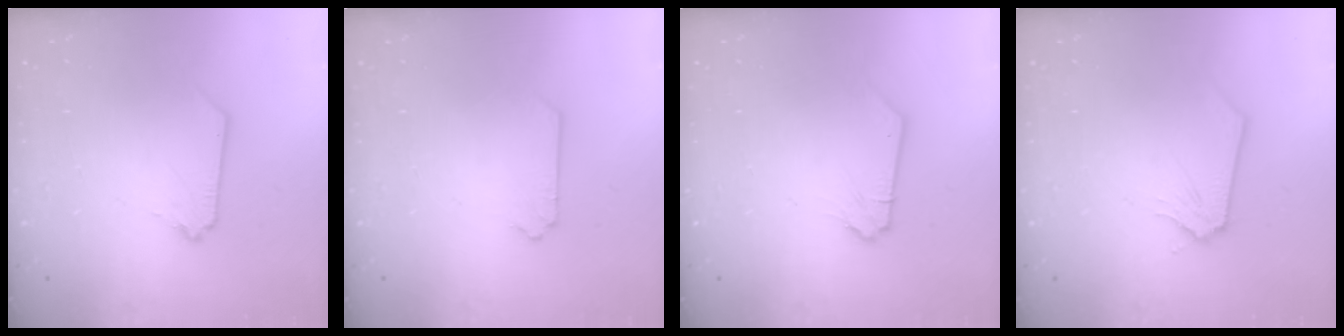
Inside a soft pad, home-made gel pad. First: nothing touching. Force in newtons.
{"total": 0.0}
{"total": 0.8, "press": 0.7, "slide": 0.1}
{"total": 0.0}